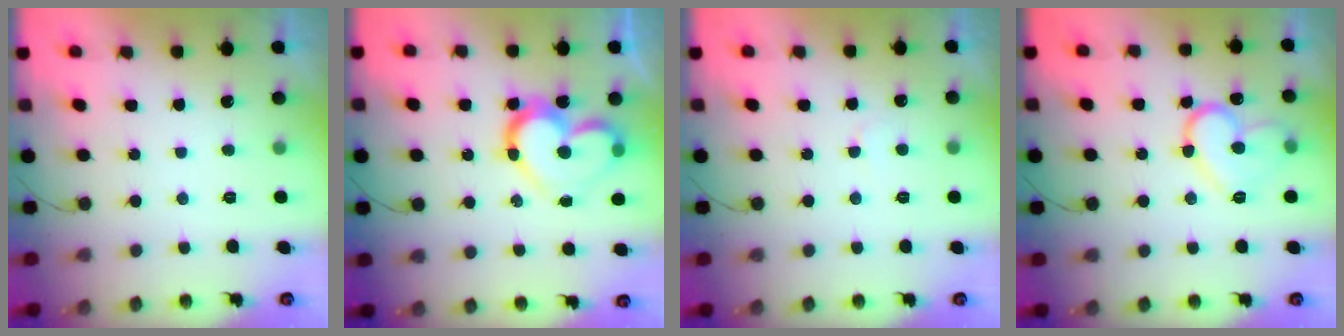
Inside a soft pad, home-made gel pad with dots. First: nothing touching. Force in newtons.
{"total": 15.0, "press": 14.8, "slide": 2.0}
{"total": 2.2, "press": 2.2, "slide": 0.2}
{"total": 14.7, "press": 14.6, "slide": 1.3}